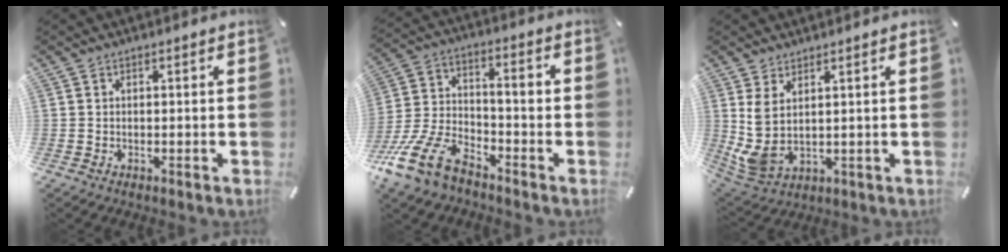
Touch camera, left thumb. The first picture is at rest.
{"total": 14.6, "force": [-9.9, 6.9, 8.2], "torque": [-0.163, 0.045, -0.182]}
{"total": 5.3, "force": [2.4, 2.2, 4.2], "torque": [-0.113, -0.034, 0.042]}